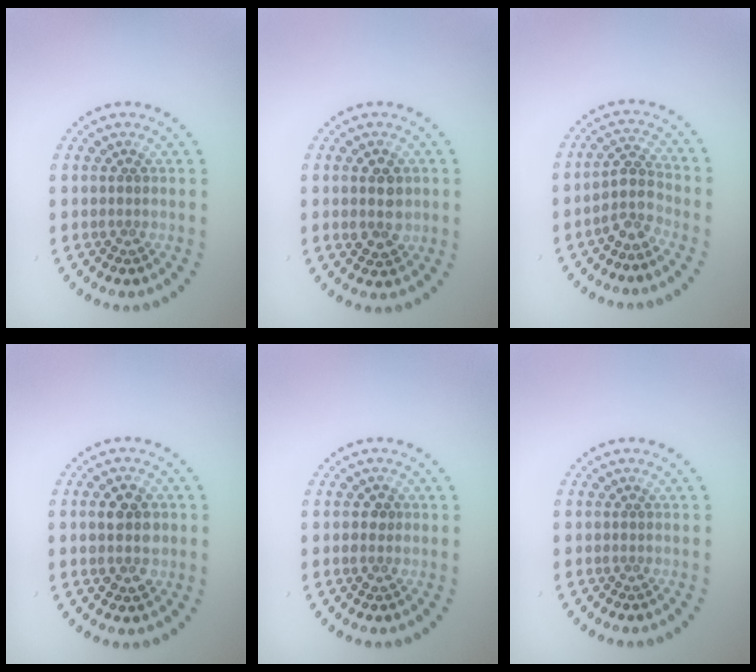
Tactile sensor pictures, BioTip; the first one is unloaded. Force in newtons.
{"total": 2.8, "press": 2.8, "slide": 0.4}
{"total": 2.7, "press": 2.2, "slide": 1.6}
{"total": 3.8, "press": 3.8, "slide": 0.3}
{"total": 1.2, "press": 1.2, "slide": 0.0}
{"total": 0.0}